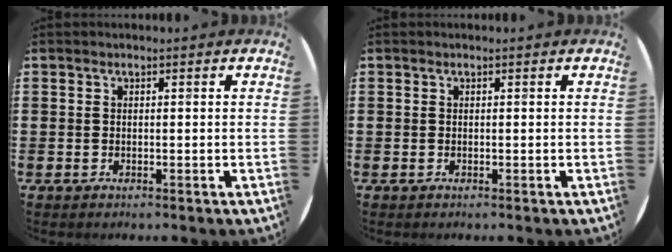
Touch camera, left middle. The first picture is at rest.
{"total": 0.0}